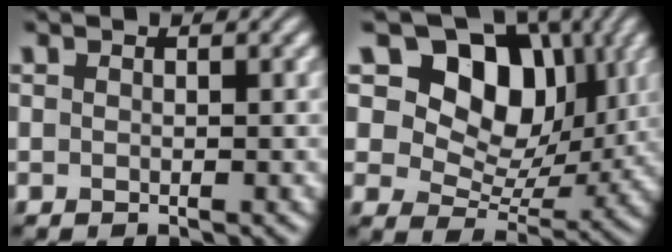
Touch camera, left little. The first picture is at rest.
{"total": 12.5, "force": [5.3, 8.5, 7.4], "torque": [-0.124, 0.024, 0.071]}